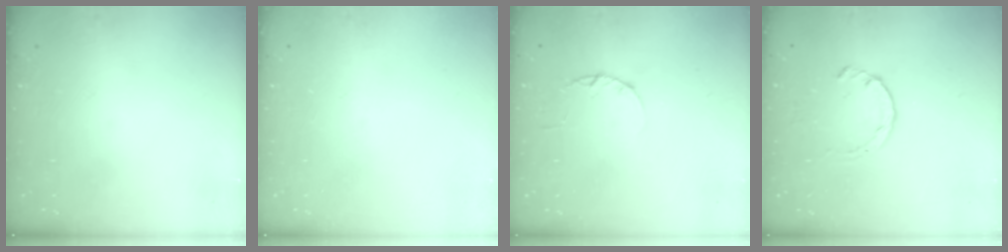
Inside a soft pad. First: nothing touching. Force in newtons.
{"total": 0.0}
{"total": 1.7, "press": 1.7, "slide": 0.3}
{"total": 2.8, "press": 2.8, "slide": 0.4}